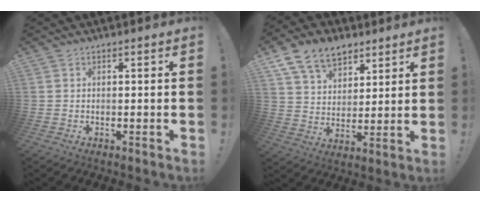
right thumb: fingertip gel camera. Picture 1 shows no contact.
{"total": 13.5, "force": [8.2, 8.9, 5.9], "torque": [-0.099, -0.044, 0.160]}